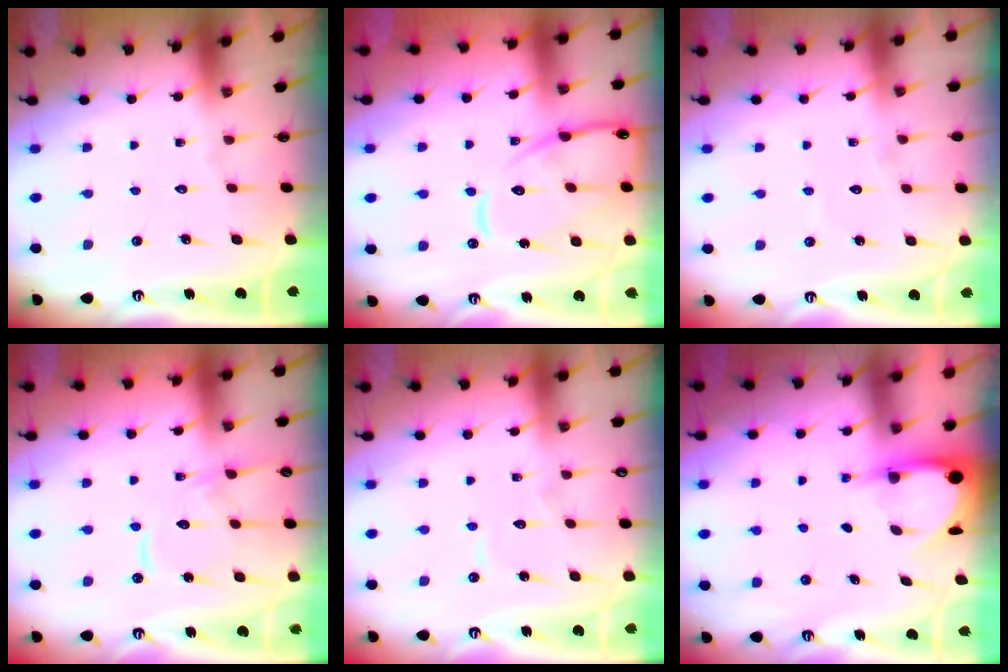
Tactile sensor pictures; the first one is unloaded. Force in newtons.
{"total": 13.9, "press": 13.8, "slide": 1.3}
{"total": 2.6, "press": 2.6, "slide": 0.2}
{"total": 12.5, "press": 12.5, "slide": 1.4}
{"total": 4.7, "press": 4.7, "slide": 0.5}
{"total": 3.9, "press": 3.9, "slide": 0.4}